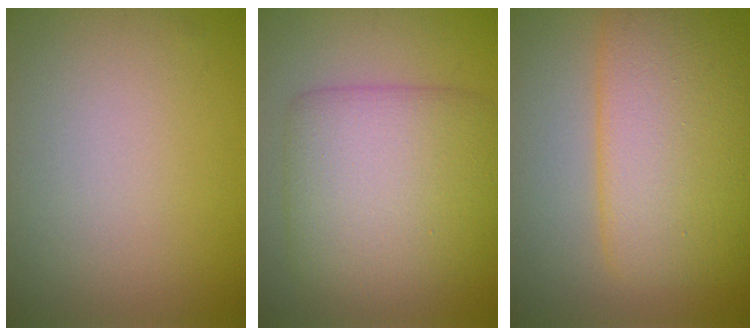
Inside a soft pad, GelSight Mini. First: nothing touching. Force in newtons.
{"total": 8.2, "press": 8.2, "slide": 0.2}
{"total": 8.5, "press": 8.5, "slide": 0.3}